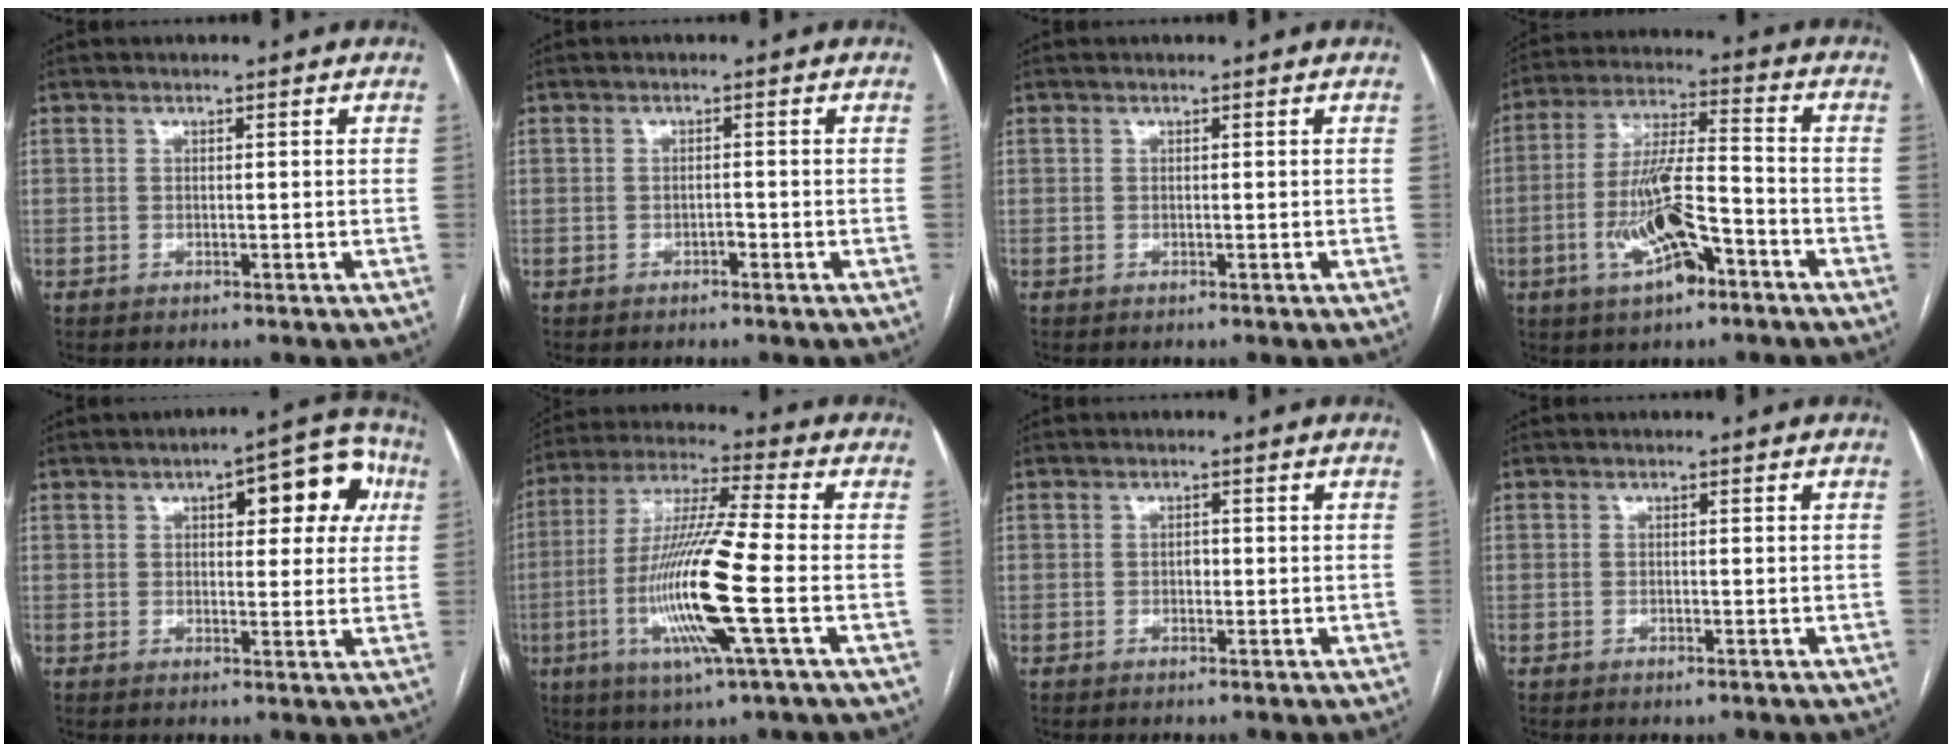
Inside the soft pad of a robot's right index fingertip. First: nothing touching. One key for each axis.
{"total": 0.9, "fx": -0.5, "fy": 0.4, "fz": 0.6, "tx": -0.010, "ty": 0.002, "tz": -0.009}
{"total": 0.0}
{"total": 12.3, "fx": -5.1, "fy": 3.2, "fz": 10.8, "tx": -0.216, "ty": 0.004, "tz": -0.088}
{"total": 10.8, "fx": 3.7, "fy": 4.1, "fz": 9.2, "tx": -0.101, "ty": 0.035, "tz": 0.042}
{"total": 16.2, "fx": -3.9, "fy": -0.1, "fz": 15.7, "tx": -0.322, "ty": -0.013, "tz": -0.082}
{"total": 1.1, "fx": -0.1, "fy": 0.7, "fz": 0.8, "tx": -0.011, "ty": 0.002, "tz": -0.003}
{"total": 0.7, "fx": -0.5, "fy": 0.2, "fz": 0.5, "tx": -0.007, "ty": -0.001, "tz": -0.004}